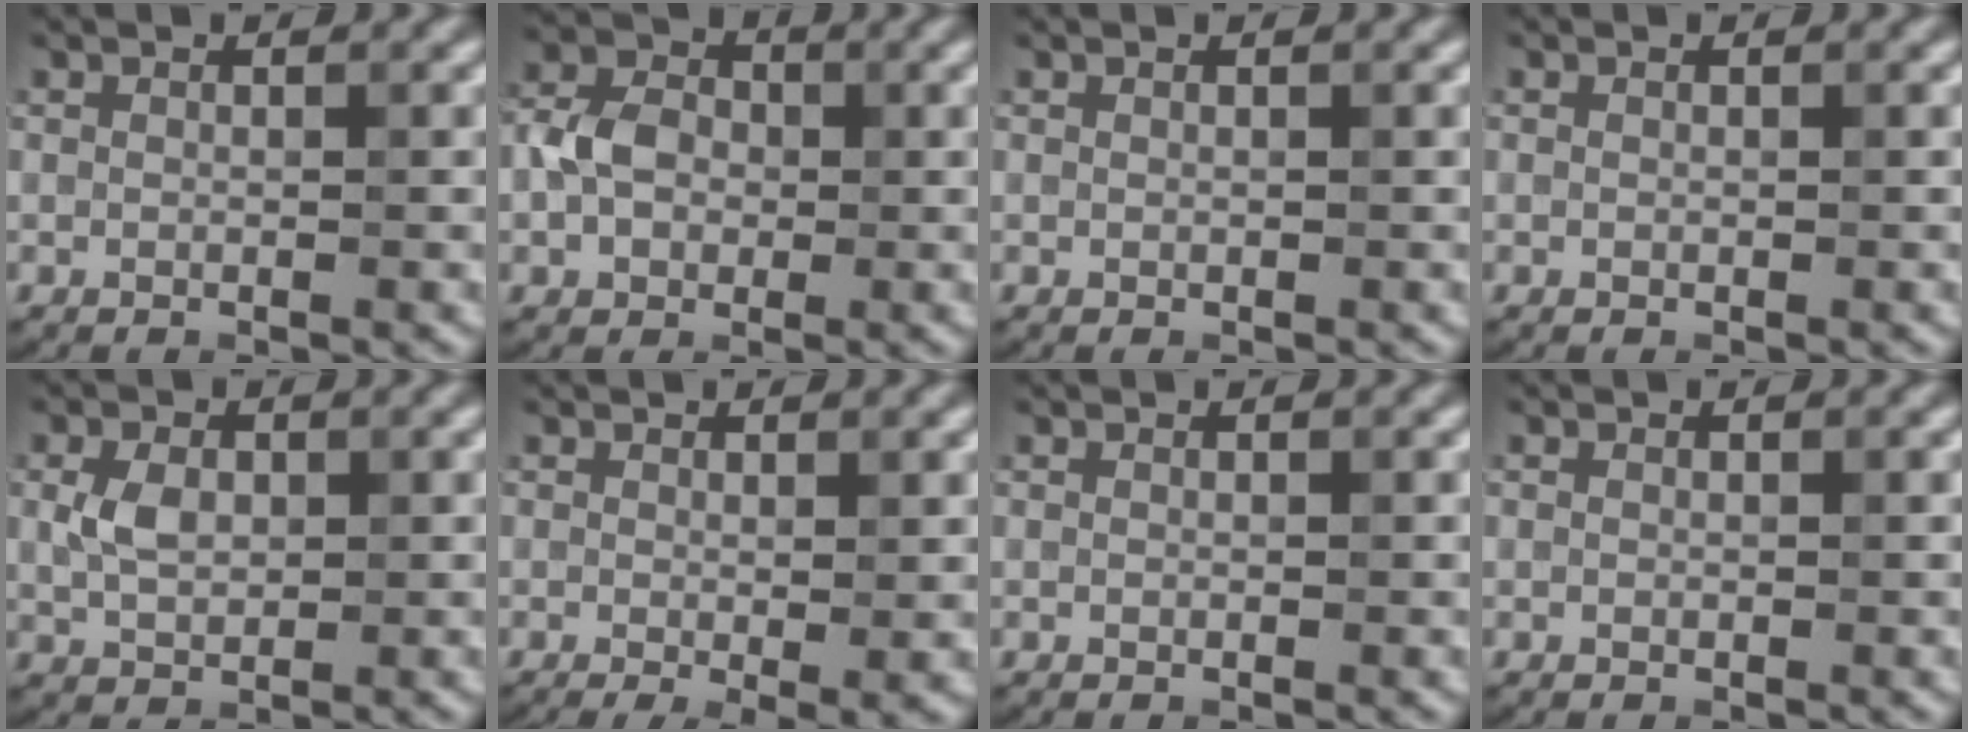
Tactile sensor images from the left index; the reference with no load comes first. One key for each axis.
{"total": 3.8, "fx": -0.3, "fy": 3.0, "fz": 2.2, "tx": -0.044, "ty": 0.006, "tz": -0.015}
{"total": 0.0}
{"total": 0.0}
{"total": 2.6, "fx": 0.4, "fy": 1.9, "fz": 1.8, "tx": -0.042, "ty": 0.003, "tz": 0.008}
{"total": 2.4, "fx": -0.4, "fy": 0.3, "fz": 2.3, "tx": -0.040, "ty": -0.015, "tz": -0.006}
{"total": 0.0}
{"total": 0.0}